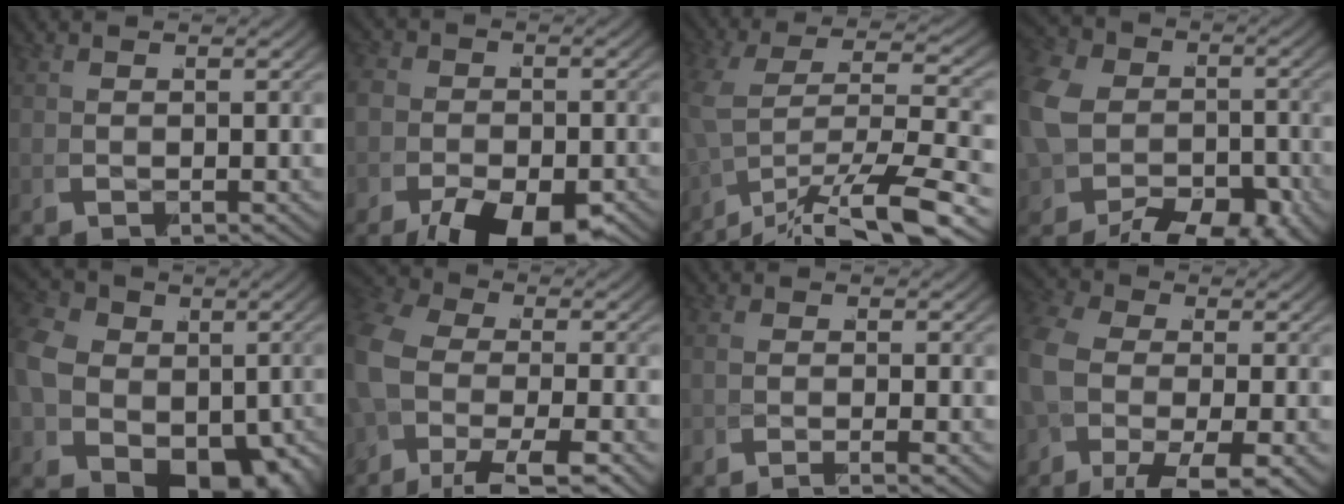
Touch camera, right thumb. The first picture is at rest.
{"total": 5.4, "force": [-3.1, 3.1, 3.2], "torque": [-0.040, -0.027, -0.046]}
{"total": 6.8, "force": [-2.6, 2.9, 5.5], "torque": [-0.107, -0.028, -0.015]}
{"total": 8.5, "force": [-2.6, 6.5, 4.8], "torque": [-0.101, -0.036, -0.029]}
{"total": 13.1, "force": [-2.3, 10.0, 8.1], "torque": [-0.177, -0.073, -0.009]}
{"total": 7.6, "force": [-2.6, 4.8, 5.2], "torque": [-0.107, -0.021, -0.036]}
{"total": 1.3, "force": [-1.1, -0.7, 0.1], "torque": [-0.004, 0.005, -0.026]}
{"total": 5.9, "force": [-2.2, 3.6, 4.1], "torque": [-0.100, -0.020, -0.031]}